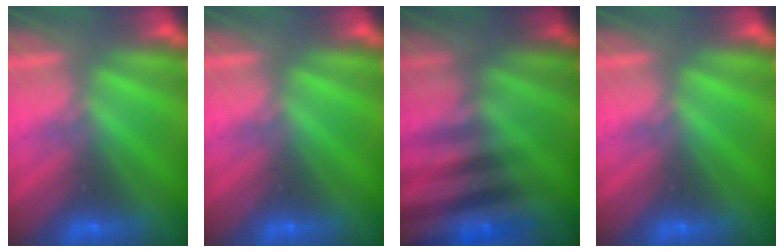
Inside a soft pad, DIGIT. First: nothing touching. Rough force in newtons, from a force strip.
{"total": 0.0}
{"total": 2.9}
{"total": 0.0}